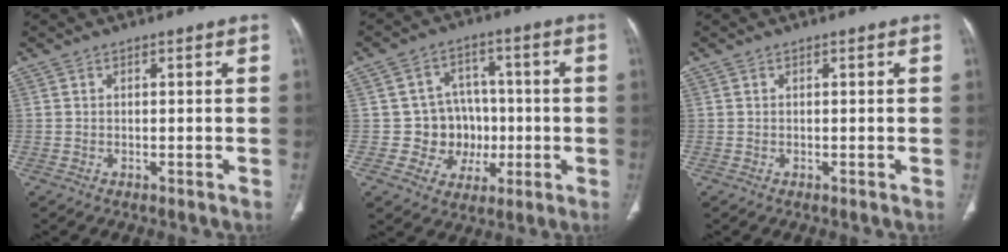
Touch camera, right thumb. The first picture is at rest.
{"total": 9.5, "force": [-1.0, 9.0, 2.8], "torque": [0.023, 0.025, -0.010]}
{"total": 0.0}